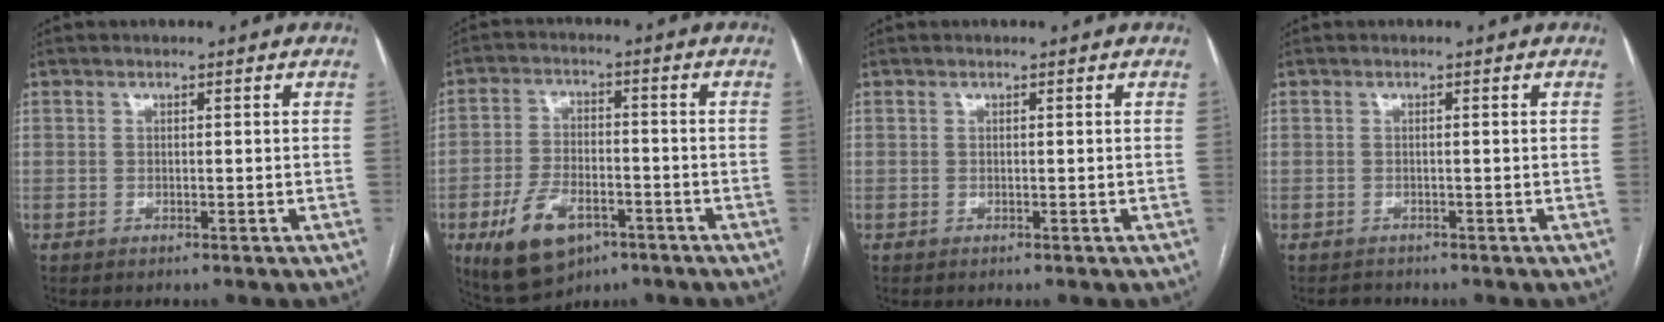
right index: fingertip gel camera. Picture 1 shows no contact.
{"total": 10.6, "force": [-5.4, 5.5, 7.3], "torque": [-0.148, -0.006, -0.083]}
{"total": 0.0}
{"total": 1.0, "force": [-0.9, 0.5, -0.2], "torque": [-0.001, -0.002, -0.013]}